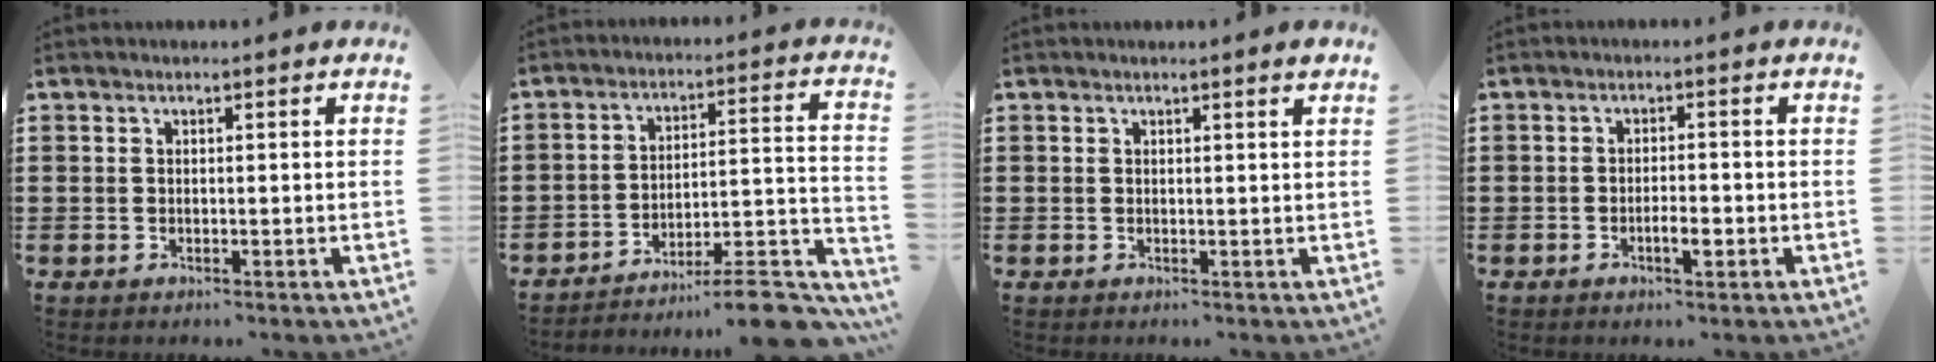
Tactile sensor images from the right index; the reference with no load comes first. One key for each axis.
{"total": 9.0, "fx": -8.0, "fy": 0.8, "fz": 4.0, "tx": -0.051, "ty": 0.010, "tz": -0.154}
{"total": 1.0, "fx": 0.6, "fy": -0.1, "fz": 0.7, "tx": -0.006, "ty": -0.004, "tz": 0.009}
{"total": 2.7, "fx": -1.1, "fy": 0.9, "fz": 2.3, "tx": -0.042, "ty": 0.003, "tz": -0.019}